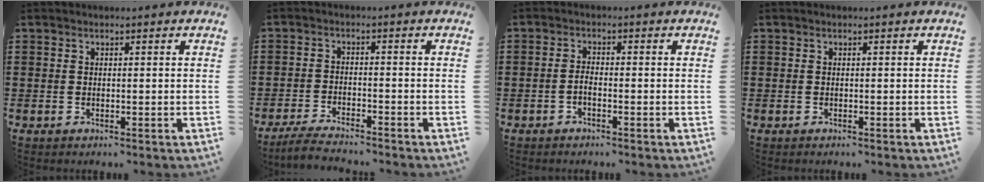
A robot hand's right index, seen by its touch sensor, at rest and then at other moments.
{"total": 3.4, "force": [-3.3, 0.1, 0.8], "torque": [-0.023, 0.000, -0.070]}
{"total": 1.4, "force": [-0.9, 0.3, 1.1], "torque": [-0.022, -0.001, -0.016]}
{"total": 0.0}